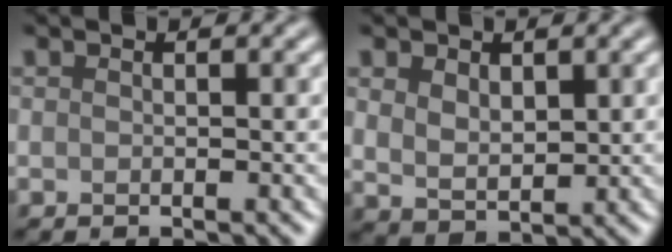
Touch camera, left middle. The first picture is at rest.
{"total": 3.1, "force": [1.2, 2.0, 2.0], "torque": [-0.043, -0.006, 0.028]}